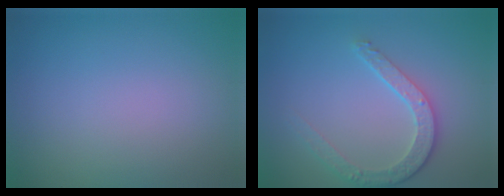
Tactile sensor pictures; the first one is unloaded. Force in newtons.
{"total": 3.6, "press": 2.9, "slide": 2.1}